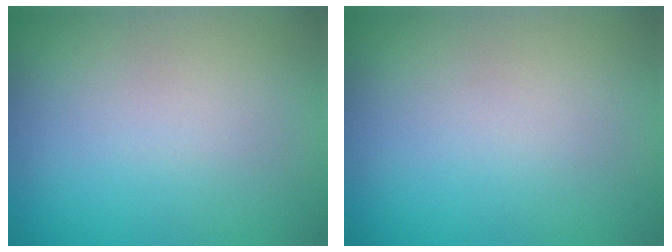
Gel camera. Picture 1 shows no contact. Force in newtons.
{"total": 0.0}